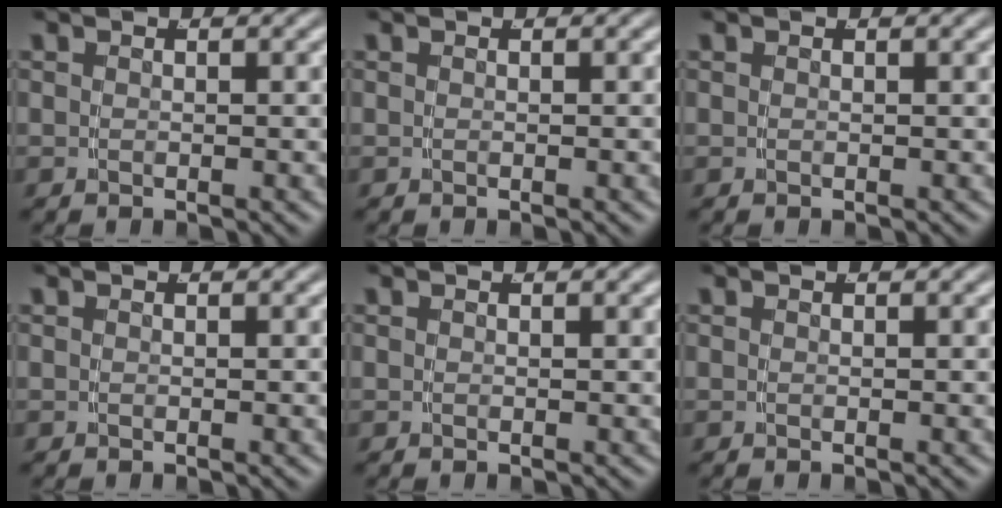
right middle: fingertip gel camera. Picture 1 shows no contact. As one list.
[{"total": 0.0}, {"total": 0.0}, {"total": 0.0}, {"total": 0.0}, {"total": 0.0}]